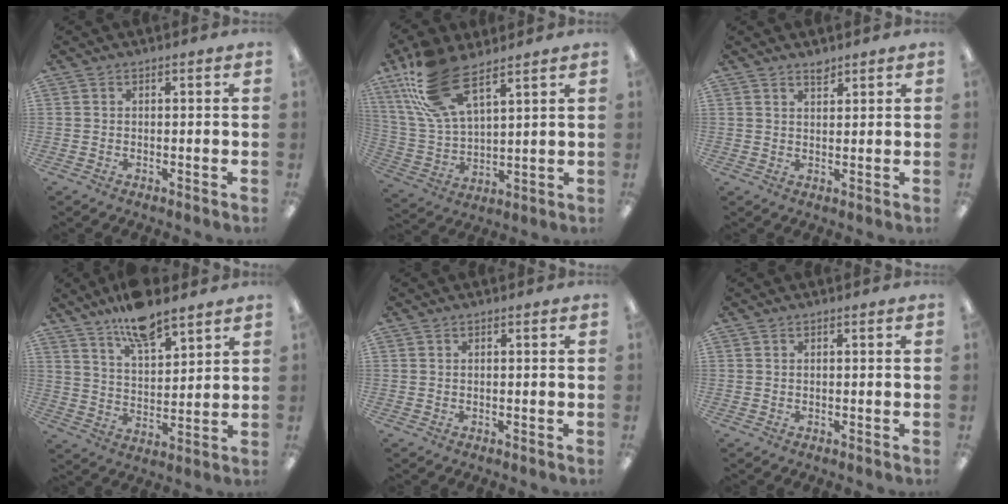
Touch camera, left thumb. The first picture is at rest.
{"total": 17.4, "force": [10.8, 7.3, 11.5], "torque": [-0.253, -0.030, 0.196]}
{"total": 2.2, "force": [2.0, 0.6, 0.6], "torque": [-0.006, -0.007, 0.037]}
{"total": 11.0, "force": [9.0, 3.6, 5.2], "torque": [-0.086, -0.051, 0.160]}
{"total": 0.0}
{"total": 0.0}